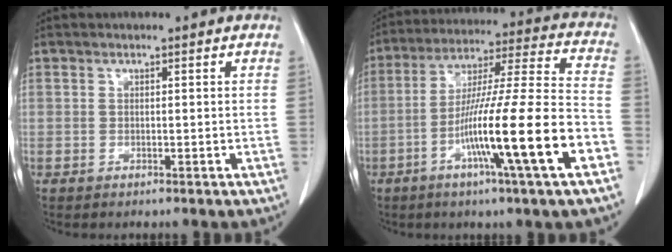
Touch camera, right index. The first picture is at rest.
{"total": 19.1, "force": [-7.3, -0.6, 17.6], "torque": [-0.300, -0.014, -0.125]}